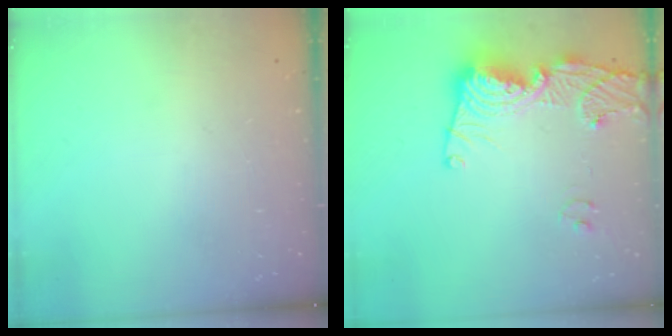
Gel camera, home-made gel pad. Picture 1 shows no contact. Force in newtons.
{"total": 14.9, "press": 14.8, "slide": 1.7}